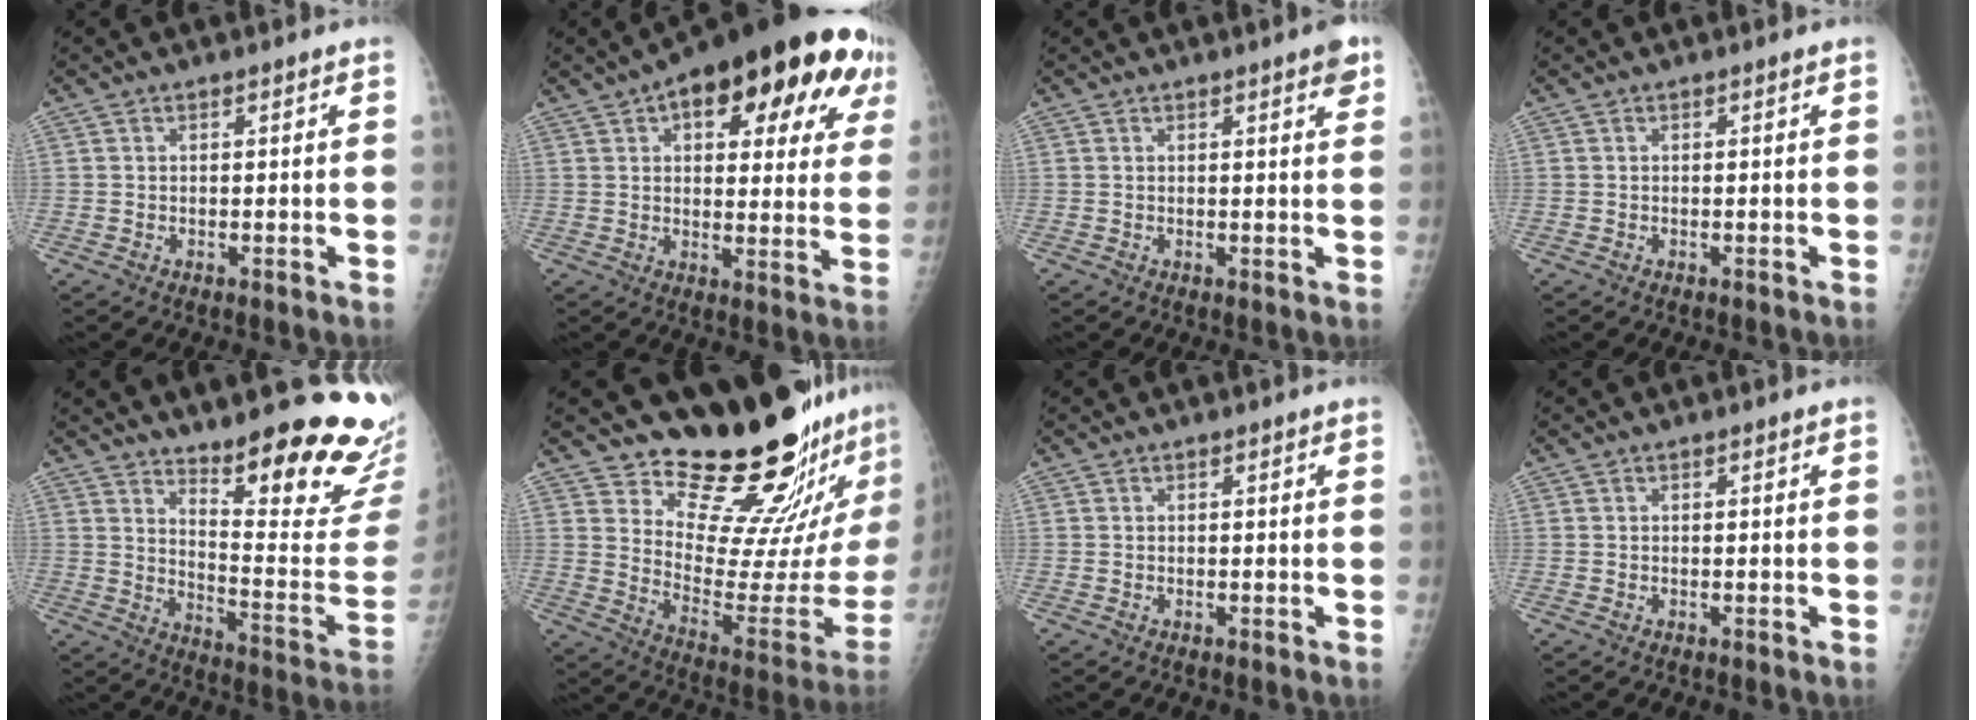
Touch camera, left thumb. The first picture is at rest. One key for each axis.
{"total": 24.5, "fx": 11.7, "fy": 10.5, "fz": 18.8, "tx": -0.222, "ty": 0.004, "tz": 0.152}
{"total": 3.0, "fx": 1.7, "fy": 0.6, "fz": 2.4, "tx": -0.024, "ty": -0.006, "tz": 0.019}
{"total": 0.0}
{"total": 23.0, "fx": 17.4, "fy": 4.6, "fz": 14.5, "tx": -0.167, "ty": -0.144, "tz": 0.239}
{"total": 21.1, "fx": 18.3, "fy": 4.3, "fz": 9.7, "tx": -0.098, "ty": -0.184, "tz": 0.263}
{"total": 0.0}
{"total": 0.0}